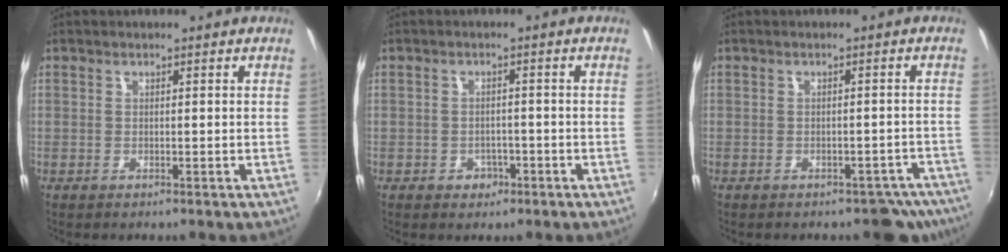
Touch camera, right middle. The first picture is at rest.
{"total": 3.0, "force": [-1.5, 2.5, 0.8], "torque": [-0.019, 0.002, -0.020]}
{"total": 6.2, "force": [-5.1, 3.2, 1.1], "torque": [-0.004, 0.024, -0.041]}